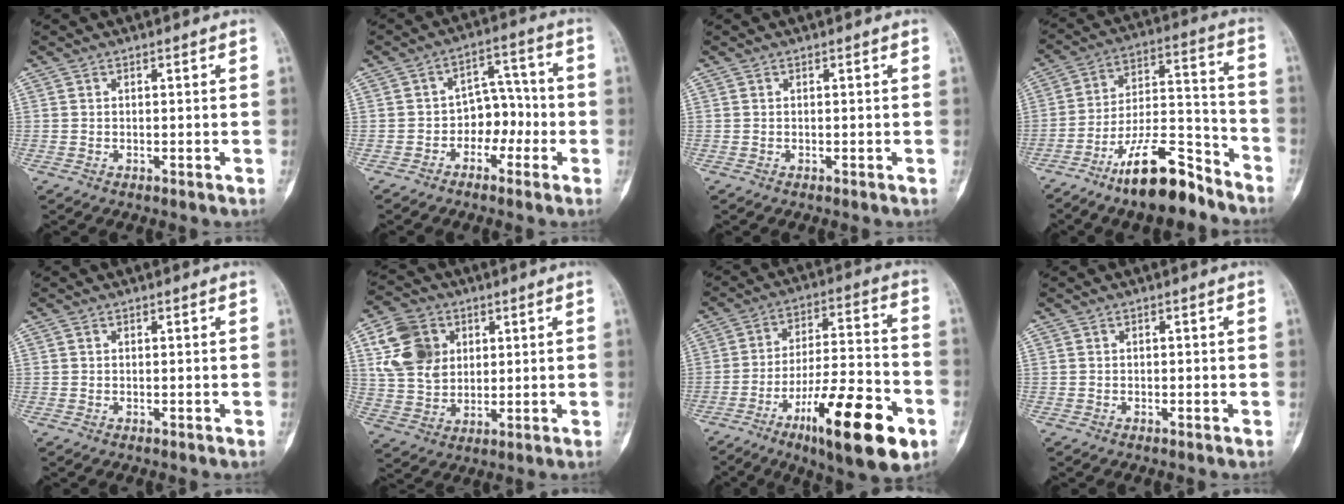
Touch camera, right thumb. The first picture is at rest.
{"total": 6.9, "force": [-2.4, 5.2, 4.0], "torque": [-0.016, 0.043, -0.047]}
{"total": 0.0}
{"total": 16.0, "force": [-11.5, 5.0, 9.9], "torque": [-0.152, 0.091, -0.200]}
{"total": 1.2, "force": [-0.1, -1.2, -0.3], "torque": [-0.003, 0.000, -0.001]}
{"total": 12.1, "force": [3.7, 9.5, 6.5], "torque": [-0.097, -0.002, 0.072]}
{"total": 21.1, "force": [-9.9, 5.7, 17.7], "torque": [-0.267, 0.049, -0.152]}
{"total": 0.0}